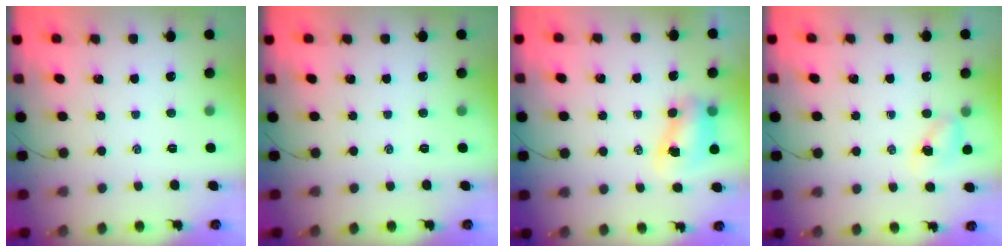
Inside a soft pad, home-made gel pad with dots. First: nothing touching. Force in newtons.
{"total": 0.0}
{"total": 8.0, "press": 7.9, "slide": 1.0}
{"total": 4.6, "press": 4.6, "slide": 0.5}